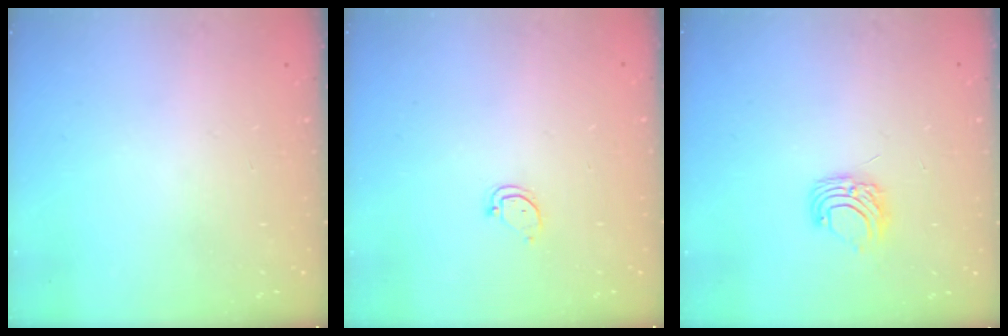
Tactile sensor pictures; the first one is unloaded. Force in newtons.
{"total": 3.6, "press": 3.6, "slide": 0.2}
{"total": 6.6, "press": 6.6, "slide": 0.5}